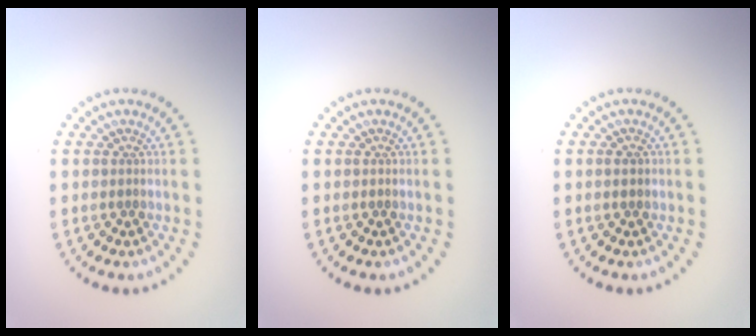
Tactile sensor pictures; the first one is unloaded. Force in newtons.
{"total": 0.0}
{"total": 0.7, "press": 0.7, "slide": 0.1}